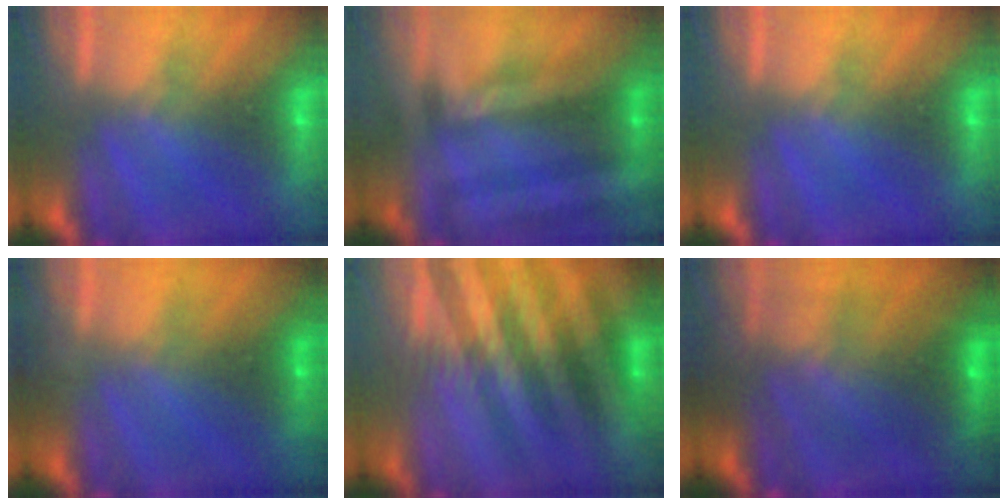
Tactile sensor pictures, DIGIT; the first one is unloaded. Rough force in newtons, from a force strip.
{"total": 2.4}
{"total": 0.0}
{"total": 1.6}
{"total": 3.6}
{"total": 7.4}